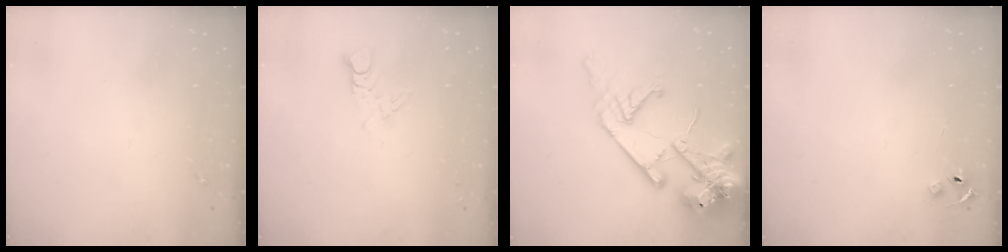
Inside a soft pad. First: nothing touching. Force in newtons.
{"total": 3.9, "press": 3.9, "slide": 0.4}
{"total": 20.3, "press": 20.1, "slide": 2.7}
{"total": 4.0, "press": 3.9, "slide": 0.4}